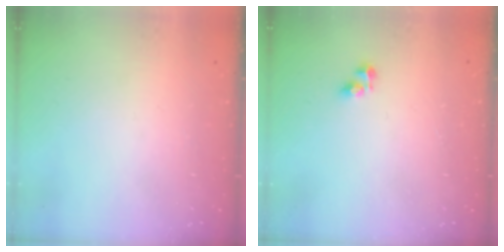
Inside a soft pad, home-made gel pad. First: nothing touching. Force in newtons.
{"total": 3.6, "press": 3.6, "slide": 0.5}